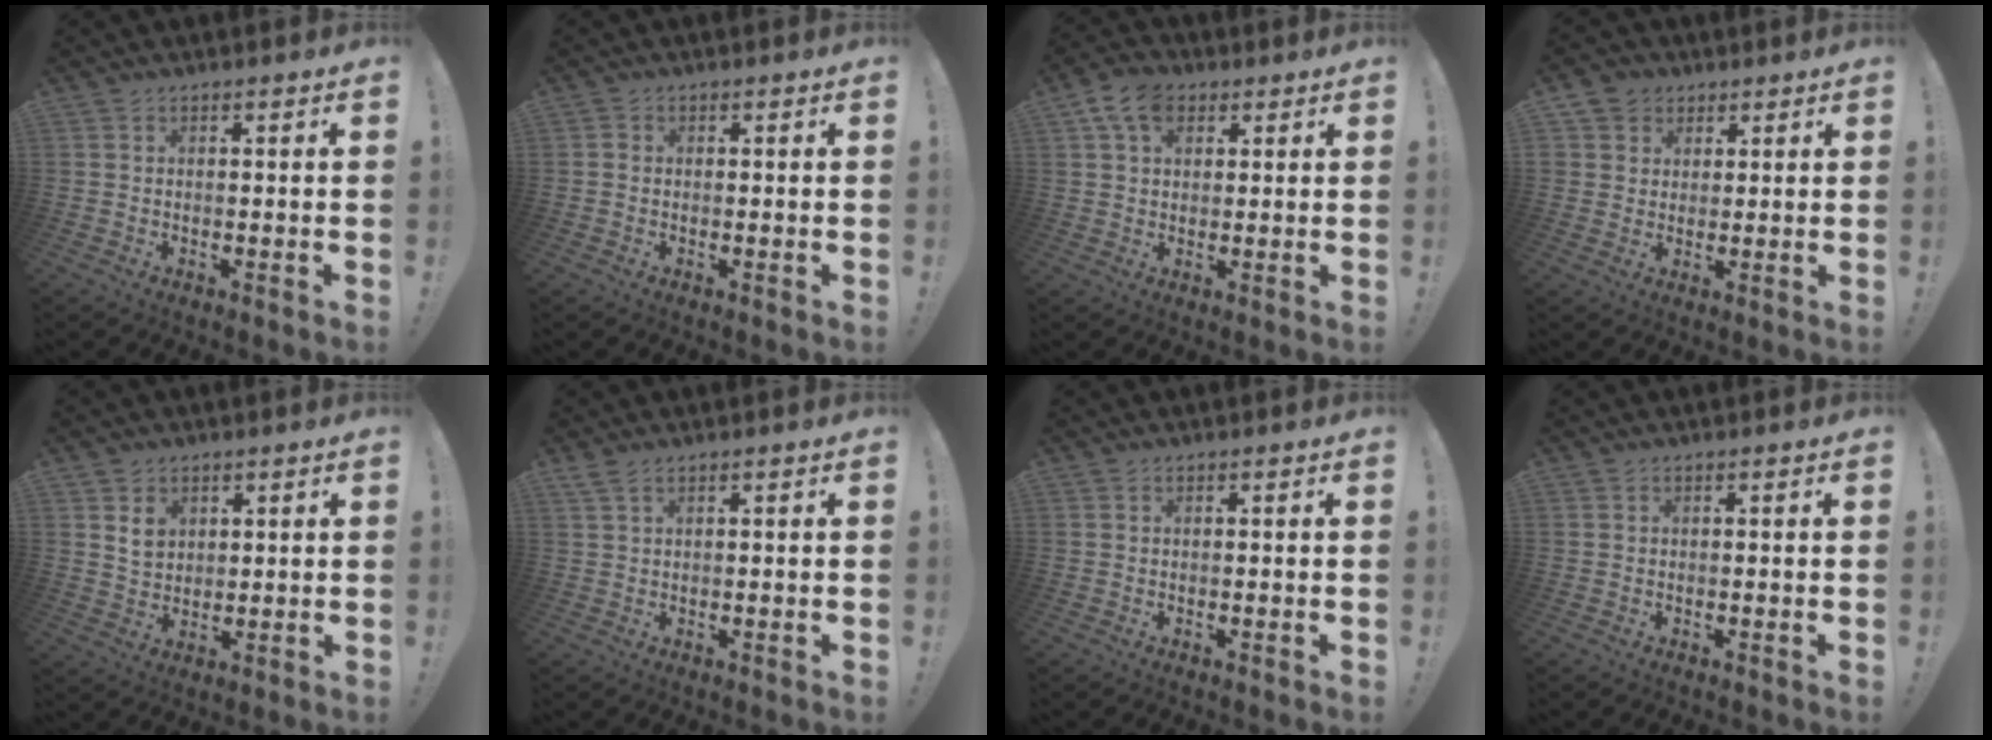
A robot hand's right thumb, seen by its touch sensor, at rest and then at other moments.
{"total": 0.7, "force": [-0.3, 0.7, 0.2], "torque": [-0.002, 0.002, -0.005]}
{"total": 8.8, "force": [3.9, 5.9, 5.2], "torque": [-0.088, 0.001, 0.076]}
{"total": 5.0, "force": [2.0, 4.5, 0.6], "torque": [-0.010, -0.011, 0.040]}
{"total": 5.5, "force": [2.7, 4.4, 1.8], "torque": [-0.029, -0.011, 0.050]}
{"total": 2.3, "force": [1.4, 0.5, 1.7], "torque": [-0.041, 0.001, 0.027]}
{"total": 0.0}
{"total": 0.0}